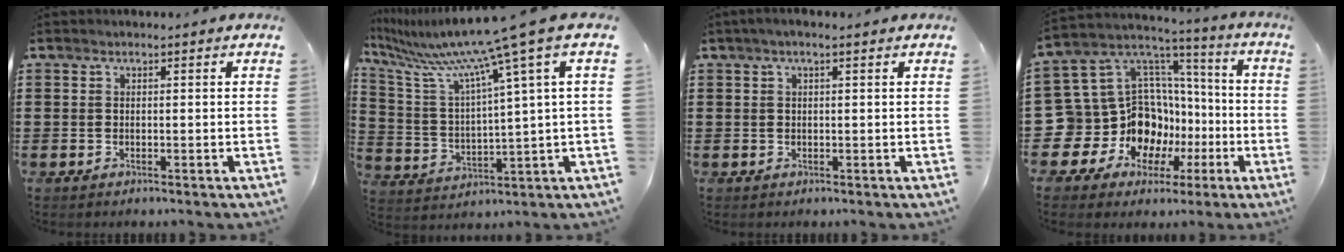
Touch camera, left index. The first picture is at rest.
{"total": 11.7, "force": [8.5, -0.6, 8.0], "torque": [-0.188, -0.052, 0.133]}
{"total": 1.2, "force": [0.4, 0.1, 1.1], "torque": [-0.019, 0.000, 0.008]}
{"total": 14.4, "force": [-3.4, 13.1, 5.0], "torque": [-0.130, -0.036, -0.022]}